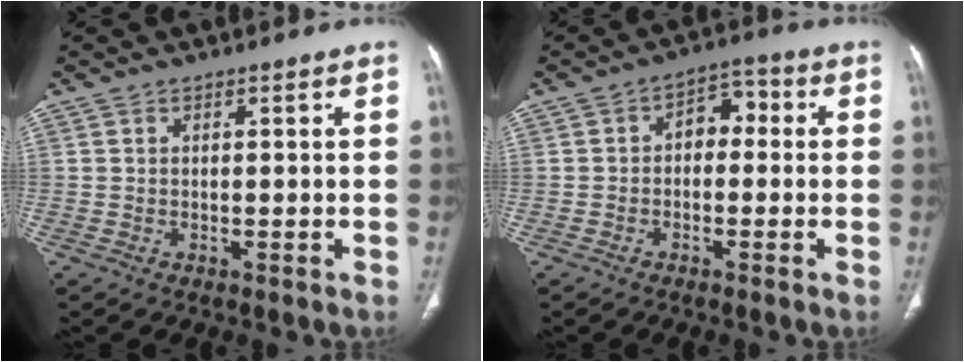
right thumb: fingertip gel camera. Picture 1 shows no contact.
{"total": 5.5, "force": [-0.1, 3.8, 4.0], "torque": [-0.037, 0.027, -0.016]}